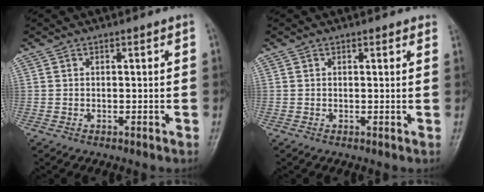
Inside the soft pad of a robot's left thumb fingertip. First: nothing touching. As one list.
[{"total": 1.7, "force": [1.5, 0.4, 0.7], "torque": [-0.005, -0.002, 0.012]}]